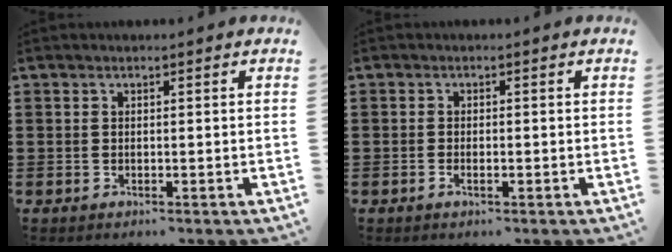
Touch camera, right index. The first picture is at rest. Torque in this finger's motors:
{"motor_torque": [-0.03, 1.60, -0.07, -0.01]}